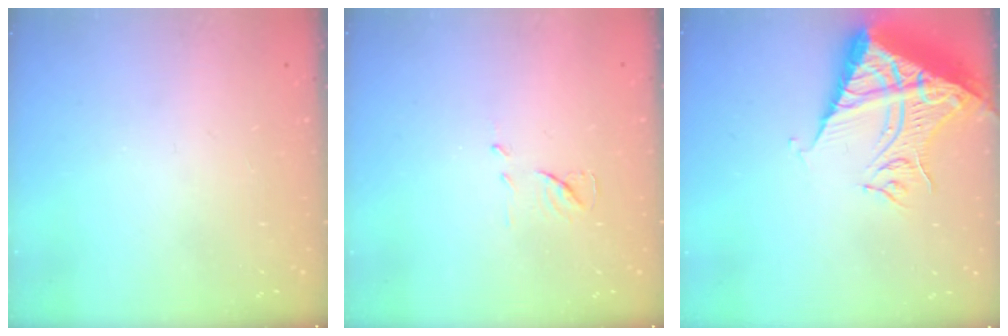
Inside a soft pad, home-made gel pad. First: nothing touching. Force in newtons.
{"total": 7.0, "press": 7.0, "slide": 0.3}
{"total": 12.5, "press": 12.5, "slide": 1.2}